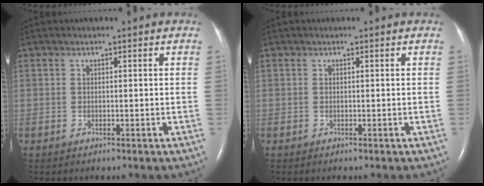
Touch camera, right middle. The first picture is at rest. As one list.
[{"total": 0.0}]